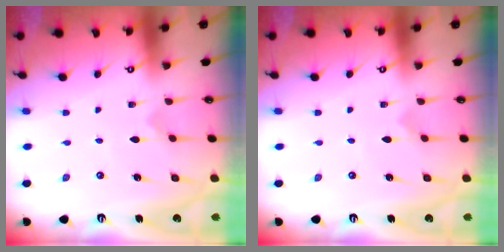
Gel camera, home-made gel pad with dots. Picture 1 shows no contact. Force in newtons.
{"total": 0.0}